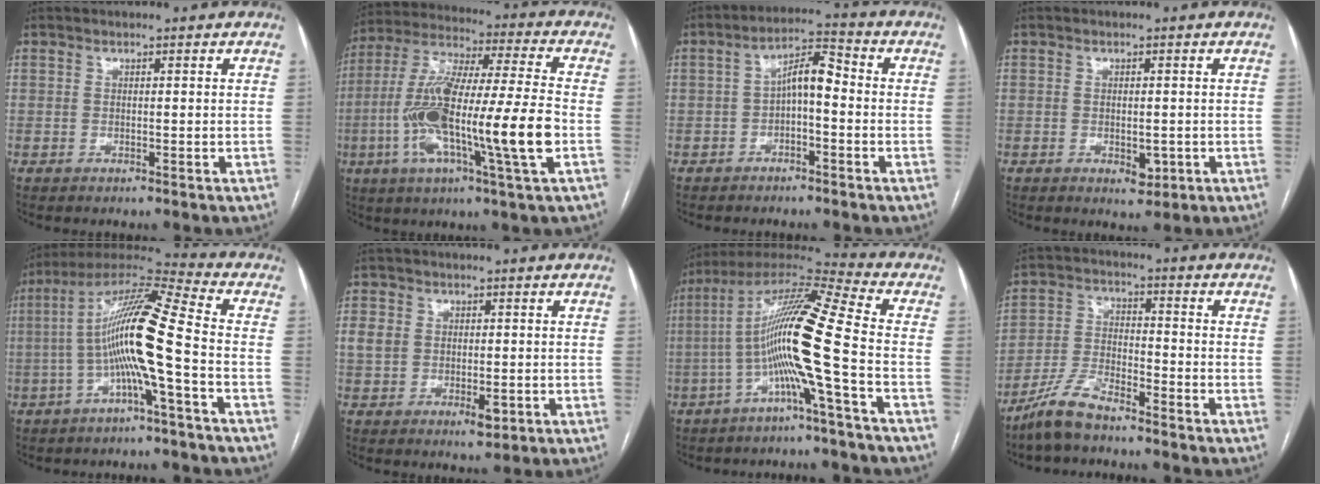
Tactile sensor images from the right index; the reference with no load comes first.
{"total": 20.1, "force": [-4.5, 0.9, 19.5], "torque": [-0.375, -0.005, -0.084]}
{"total": 6.0, "force": [-0.7, 2.1, 5.5], "torque": [-0.097, 0.029, -0.016]}
{"total": 2.6, "force": [-0.7, 1.4, 2.2], "torque": [-0.032, -0.003, -0.002]}
{"total": 13.9, "force": [-2.3, 0.0, 13.8], "torque": [-0.259, 0.025, -0.052]}
{"total": 5.6, "force": [-0.3, 4.0, 3.8], "torque": [-0.063, 0.005, 0.004]}
{"total": 14.7, "force": [-3.2, -1.3, 14.3], "torque": [-0.264, 0.017, -0.073]}
{"total": 7.4, "force": [-6.2, 1.8, 3.7], "torque": [-0.085, -0.012, -0.124]}